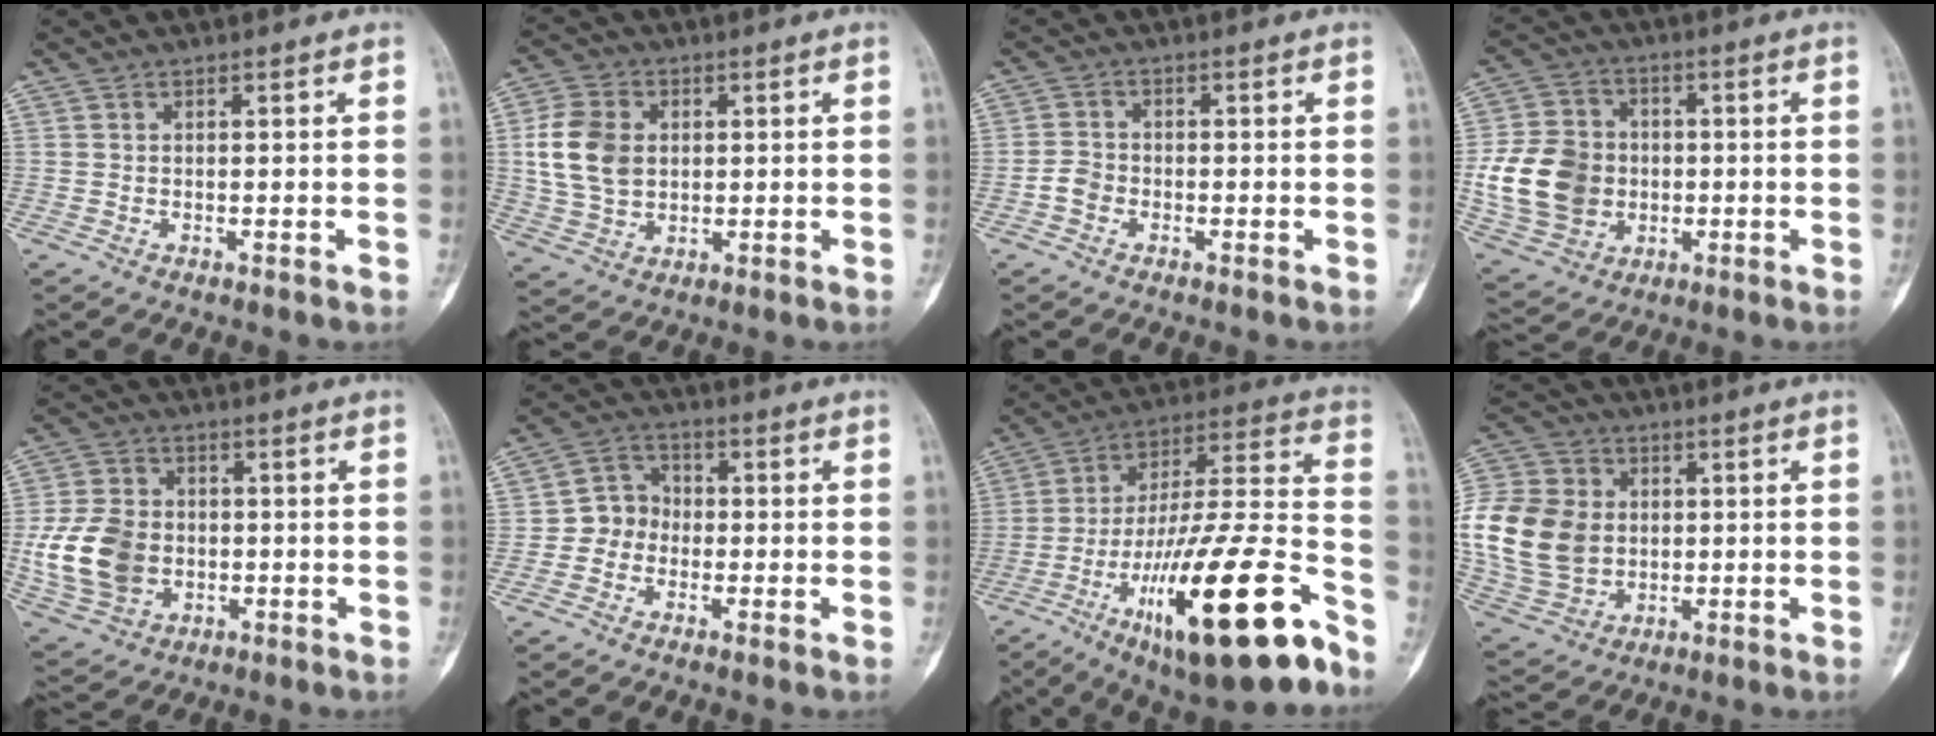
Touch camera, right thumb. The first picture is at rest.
{"total": 10.7, "force": [1.4, 8.0, 6.9], "torque": [-0.118, 0.001, 0.030]}
{"total": 2.7, "force": [-1.2, 2.0, 1.3], "torque": [-0.019, 0.010, -0.028]}
{"total": 15.5, "force": [-1.1, 12.8, 8.7], "torque": [-0.149, 0.012, -0.014]}
{"total": 14.0, "force": [-1.6, 10.9, 8.7], "torque": [-0.156, 0.007, -0.023]}
{"total": 5.8, "force": [-1.3, 5.1, 2.3], "torque": [-0.012, 0.022, -0.039]}
{"total": 30.0, "force": [-15.6, 7.1, 24.6], "torque": [-0.369, 0.071, -0.246]}
{"total": 21.7, "force": [0.4, 17.3, 13.2], "torque": [-0.287, 0.013, 0.019]}